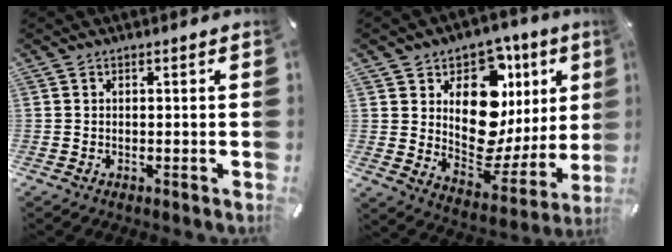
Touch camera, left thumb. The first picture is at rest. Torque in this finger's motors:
{"motor_torque": [2.40, 2.61, 1.48, -1.28, 0.43]}